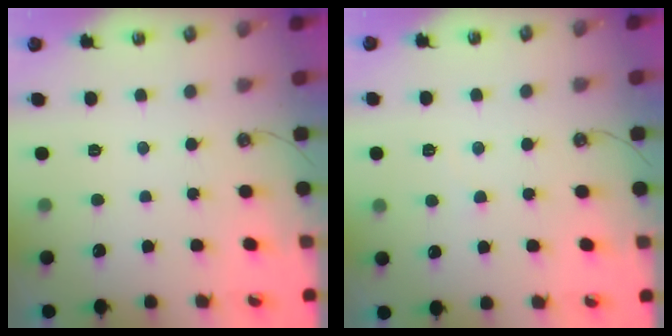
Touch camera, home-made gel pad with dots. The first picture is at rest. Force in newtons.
{"total": 7.1, "press": 7.1, "slide": 0.3}